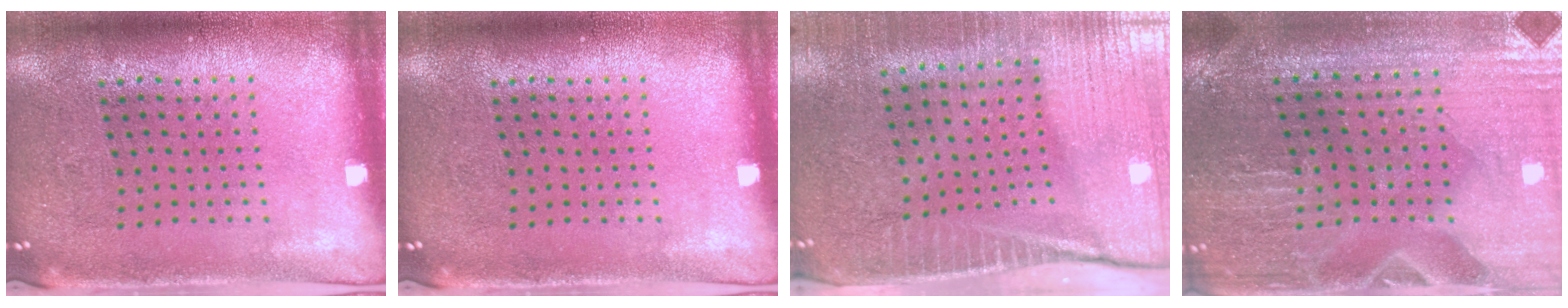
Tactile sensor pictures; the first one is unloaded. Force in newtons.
{"total": 0.0}
{"total": 4.2, "press": 3.7, "slide": 2.0}
{"total": 1.5, "press": 1.4, "slide": 0.2}